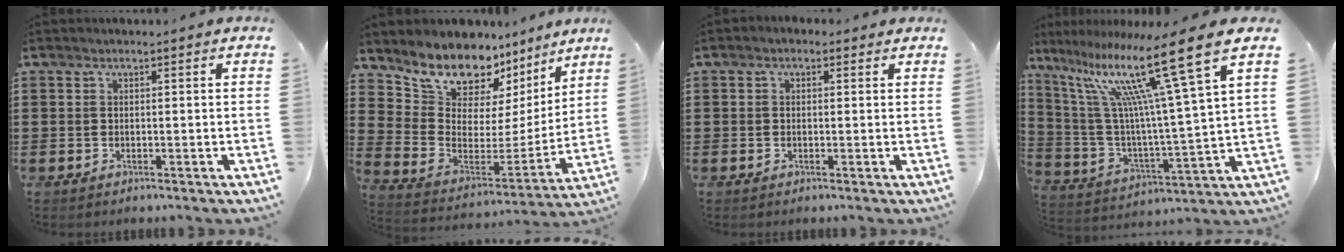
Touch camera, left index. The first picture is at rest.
{"total": 9.6, "force": [8.3, 4.5, 1.9], "torque": [-0.078, -0.076, 0.148]}
{"total": 0.8, "force": [0.0, 0.6, 0.4], "torque": [-0.010, 0.005, -0.001]}
{"total": 18.1, "force": [11.4, 1.6, 14.0], "torque": [-0.276, -0.068, 0.174]}